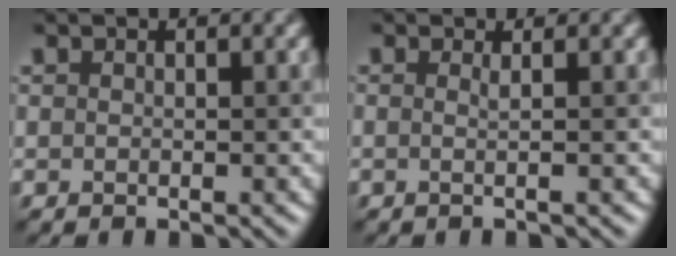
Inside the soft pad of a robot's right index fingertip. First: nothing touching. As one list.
[{"total": 1.5, "force": [0.2, 0.5, 1.4], "torque": [-0.016, -0.005, -0.016]}]